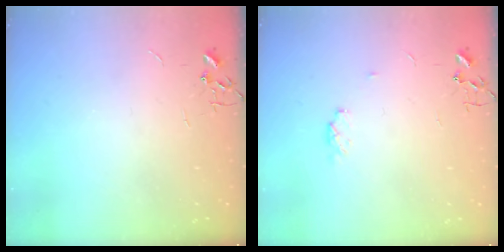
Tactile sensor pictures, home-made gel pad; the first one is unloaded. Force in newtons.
{"total": 4.5, "press": 4.5, "slide": 0.9}